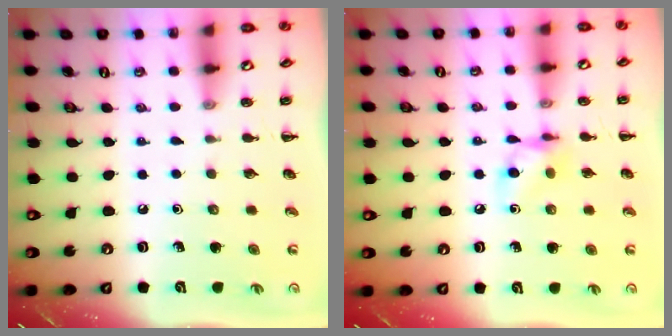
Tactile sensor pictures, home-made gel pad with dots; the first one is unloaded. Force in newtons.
{"total": 7.4, "press": 7.4, "slide": 0.2}